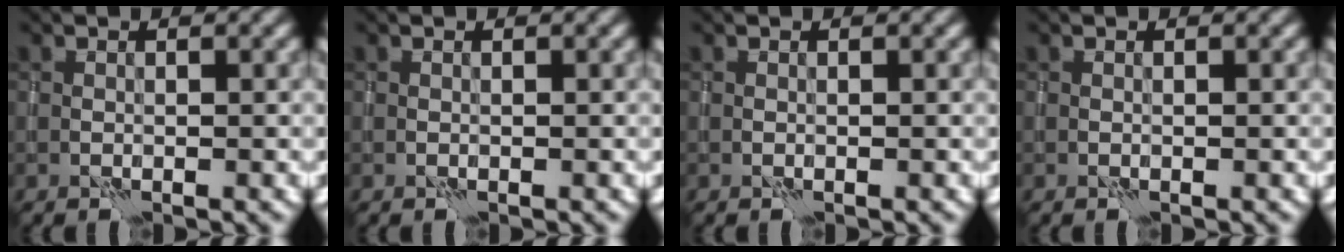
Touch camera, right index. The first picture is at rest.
{"total": 0.0}
{"total": 0.0}
{"total": 0.0}